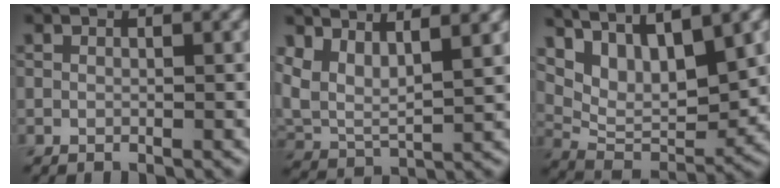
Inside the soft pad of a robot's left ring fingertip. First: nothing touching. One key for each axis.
{"total": 5.8, "fx": 3.0, "fy": 2.7, "fz": 4.1, "tx": -0.090, "ty": -0.004, "tz": 0.067}
{"total": 7.9, "fx": 4.6, "fy": 3.2, "fz": 5.6, "tx": -0.100, "ty": -0.003, "tz": 0.091}